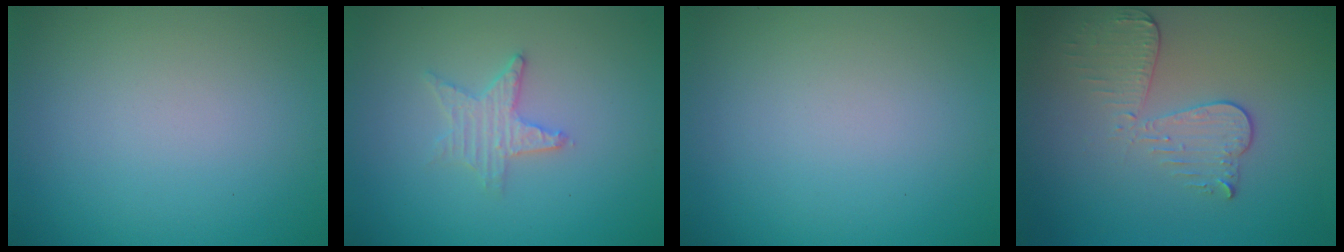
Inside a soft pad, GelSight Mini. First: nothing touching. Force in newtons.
{"total": 2.3, "press": 2.2, "slide": 0.4}
{"total": 0.0}
{"total": 3.3, "press": 3.0, "slide": 1.5}